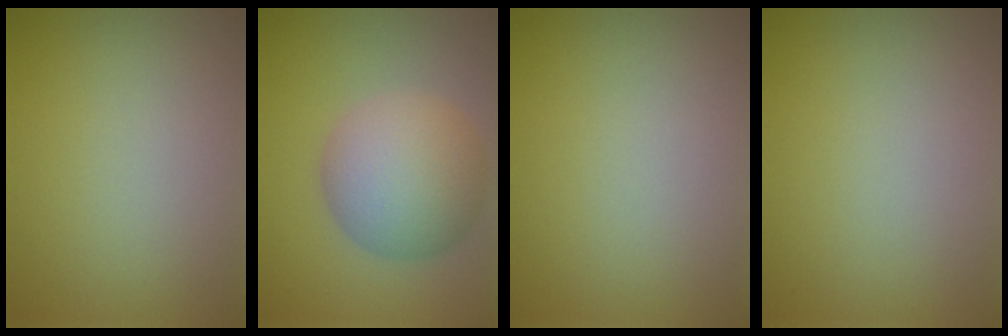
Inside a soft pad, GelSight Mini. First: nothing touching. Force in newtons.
{"total": 7.2, "press": 7.2, "slide": 0.3}
{"total": 0.0}
{"total": 0.0}